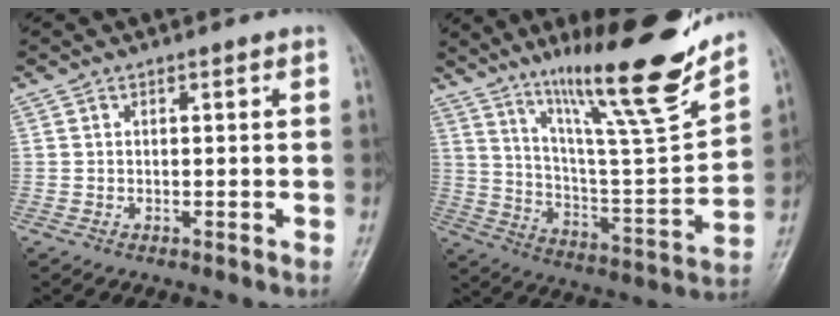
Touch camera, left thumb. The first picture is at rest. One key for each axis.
{"total": 22.5, "fx": 16.1, "fy": 2.4, "fz": 15.5, "tx": -0.213, "ty": -0.084, "tz": 0.272}